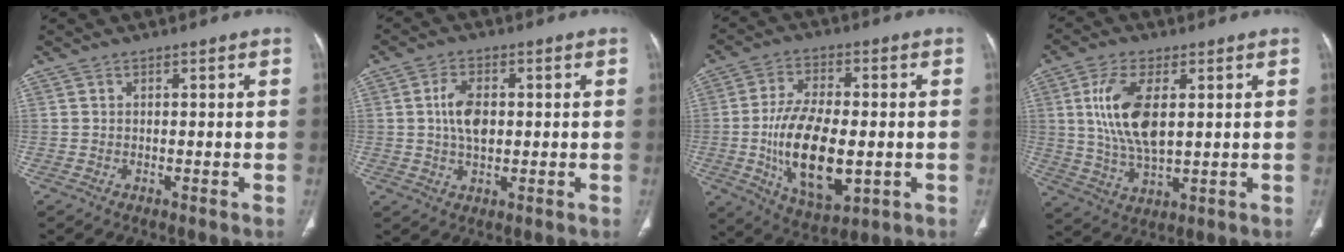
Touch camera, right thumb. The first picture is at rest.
{"total": 6.2, "force": [0.6, 3.7, 4.9], "torque": [-0.088, 0.004, 0.009]}
{"total": 17.0, "force": [-2.5, 8.4, 14.6], "torque": [-0.248, -0.005, -0.031]}
{"total": 12.4, "force": [2.5, 6.0, 10.6], "torque": [-0.212, -0.012, 0.053]}